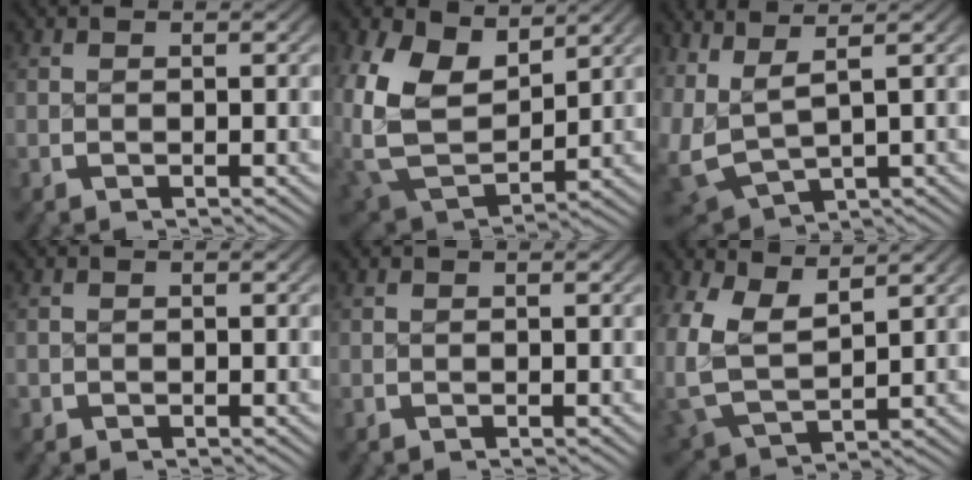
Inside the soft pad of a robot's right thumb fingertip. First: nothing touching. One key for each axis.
{"total": 9.0, "fx": 0.9, "fy": 6.3, "fz": 6.3, "tx": -0.163, "ty": -0.047, "tz": 0.040}
{"total": 9.0, "fx": 1.0, "fy": 6.7, "fz": 5.9, "tx": -0.162, "ty": -0.041, "tz": 0.042}
{"total": 0.6, "fx": -0.3, "fy": 0.6, "fz": 0.0, "tx": -0.002, "ty": -0.003, "tz": -0.006}
{"total": 0.0}
{"total": 6.7, "fx": 0.8, "fy": 5.1, "fz": 4.3, "tx": -0.130, "ty": -0.045, "tz": 0.039}